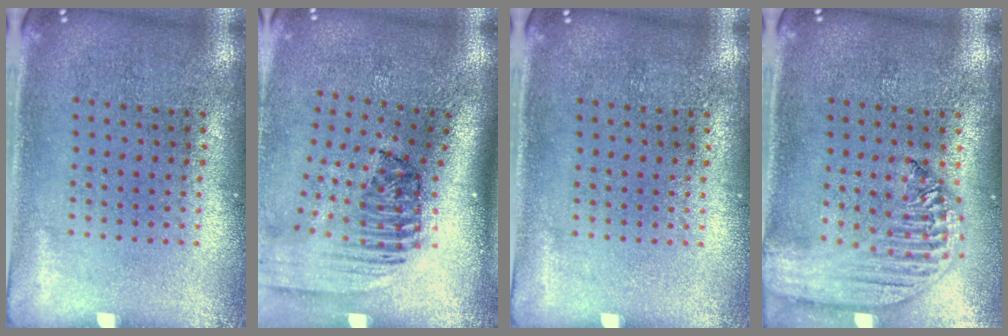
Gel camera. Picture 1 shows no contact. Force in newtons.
{"total": 2.3, "press": 1.6, "slide": 1.7}
{"total": 0.0}
{"total": 2.6, "press": 2.1, "slide": 1.4}